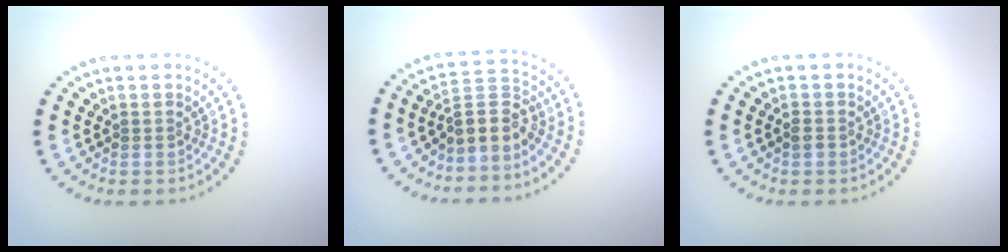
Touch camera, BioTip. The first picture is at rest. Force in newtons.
{"total": 3.0, "press": 2.3, "slide": 1.9}
{"total": 0.9, "press": 0.8, "slide": 0.3}